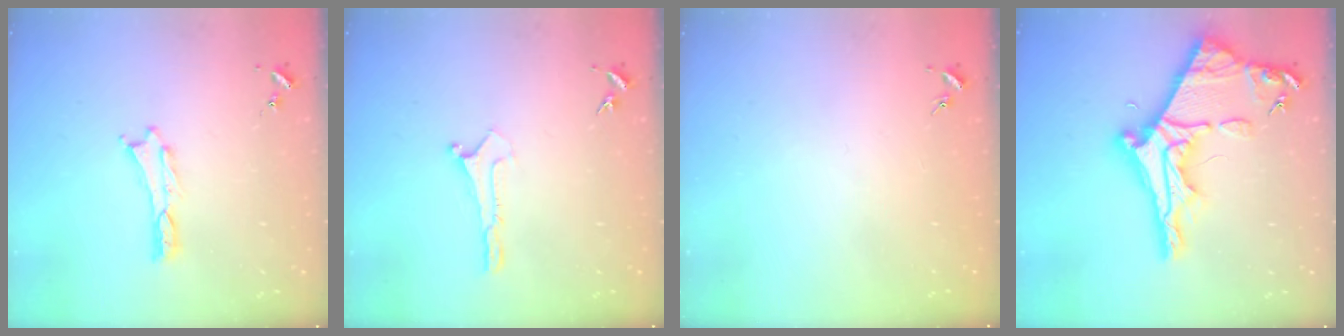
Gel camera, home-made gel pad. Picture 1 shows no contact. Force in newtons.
{"total": 0.0}
{"total": 0.0}
{"total": 10.1, "press": 10.1, "slide": 1.0}